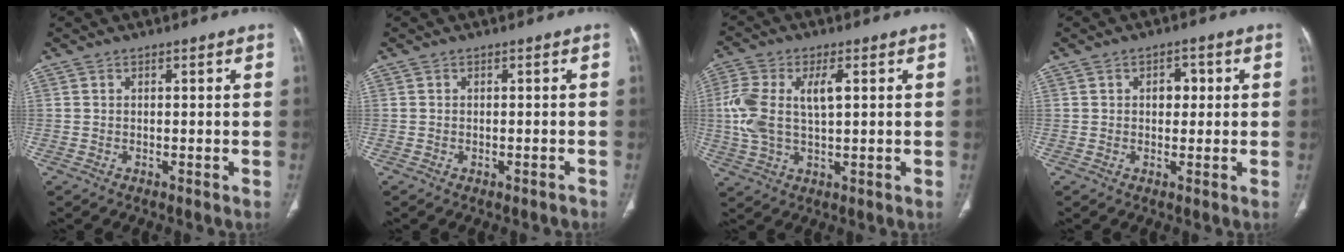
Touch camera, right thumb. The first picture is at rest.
{"total": 1.0, "force": [-0.7, 0.6, 0.3], "torque": [-0.007, 0.010, -0.007]}
{"total": 11.2, "force": [1.7, 5.5, 9.6], "torque": [-0.220, 0.010, 0.034]}
{"total": 3.3, "force": [0.6, 2.4, 2.3], "torque": [-0.015, 0.003, 0.006]}